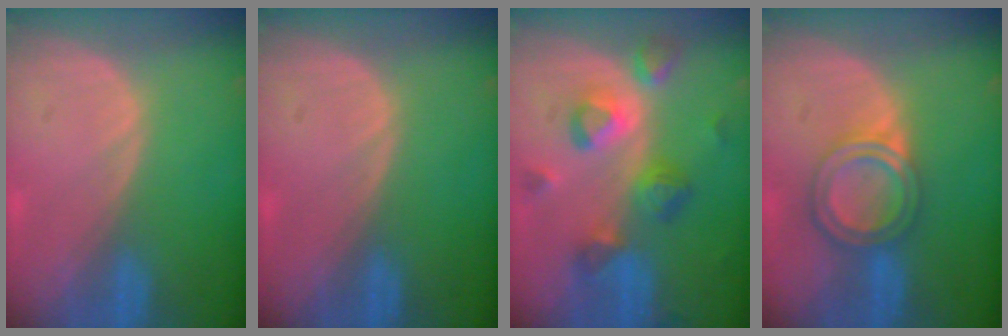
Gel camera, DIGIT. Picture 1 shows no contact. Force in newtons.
{"total": 0.0}
{"total": 8.4, "press": 7.8, "slide": 3.1}
{"total": 6.2, "press": 5.4, "slide": 3.0}